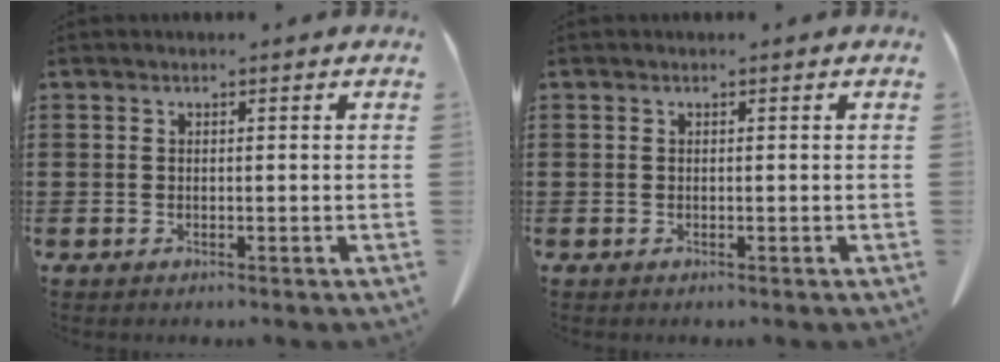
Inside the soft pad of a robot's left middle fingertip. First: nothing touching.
{"total": 0.0}